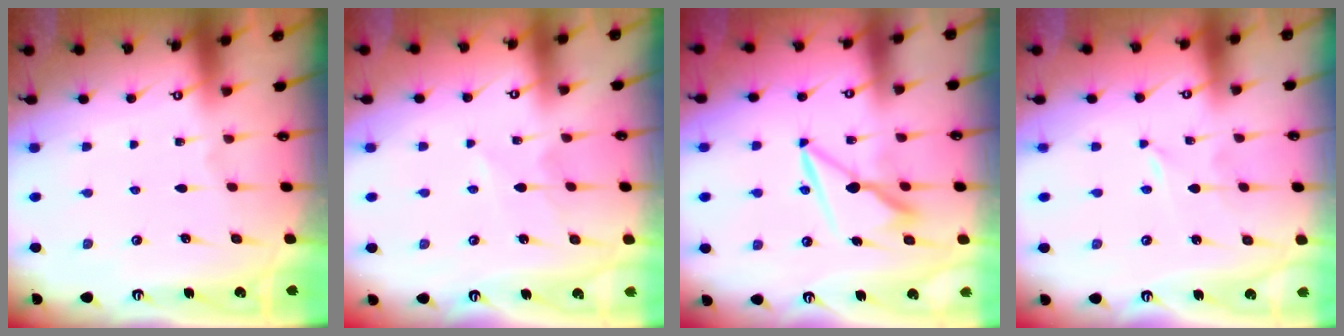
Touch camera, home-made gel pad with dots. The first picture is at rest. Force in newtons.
{"total": 1.6, "press": 1.5, "slide": 0.3}
{"total": 9.4, "press": 9.4, "slide": 1.3}
{"total": 0.0}